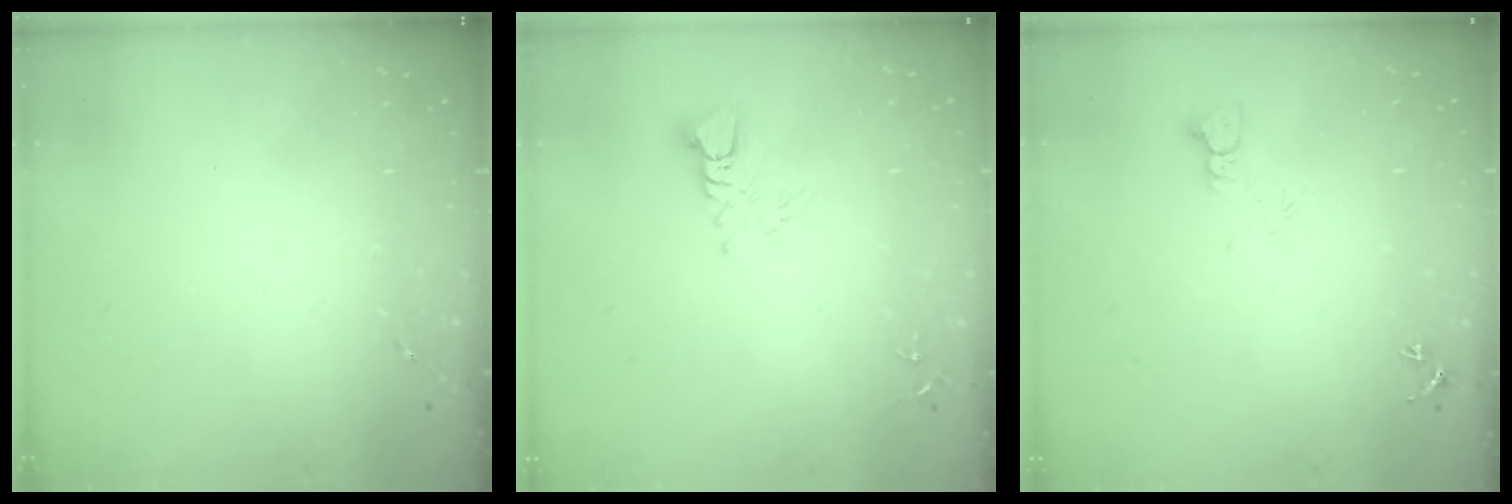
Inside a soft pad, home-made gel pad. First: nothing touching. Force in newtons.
{"total": 5.6, "press": 5.6, "slide": 0.6}
{"total": 3.9, "press": 3.8, "slide": 0.4}